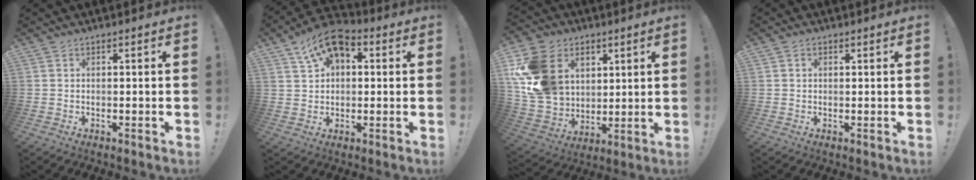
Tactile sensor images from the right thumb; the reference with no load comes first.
{"total": 10.2, "force": [5.2, 6.5, 6.0], "torque": [-0.091, -0.021, 0.098]}
{"total": 20.8, "force": [6.4, 16.5, 11.1], "torque": [-0.217, -0.020, 0.138]}
{"total": 0.7, "force": [0.2, 0.6, 0.1], "torque": [0.001, 0.002, 0.003]}